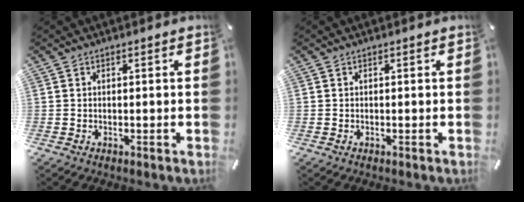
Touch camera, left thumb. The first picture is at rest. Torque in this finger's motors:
{"motor_torque": [-0.13, 0.16, -0.06, 0.03, 0.01]}